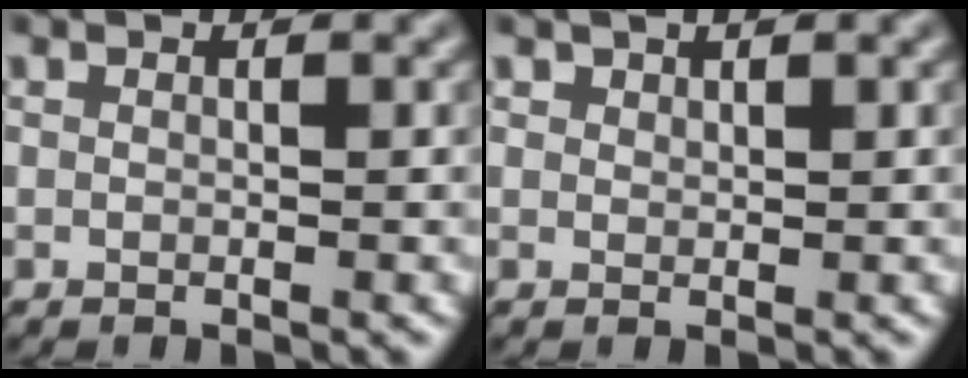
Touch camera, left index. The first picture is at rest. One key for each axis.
{"total": 0.8, "fx": 0.7, "fy": 0.3, "fz": 0.2, "tx": -0.003, "ty": -0.001, "tz": 0.014}